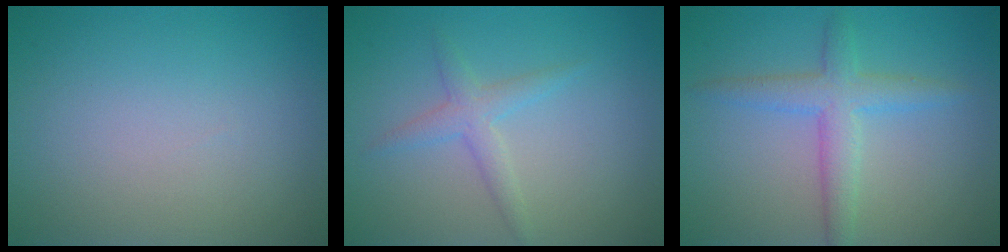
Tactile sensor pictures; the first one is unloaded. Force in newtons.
{"total": 2.0, "press": 2.0, "slide": 0.2}
{"total": 3.5, "press": 3.5, "slide": 0.2}